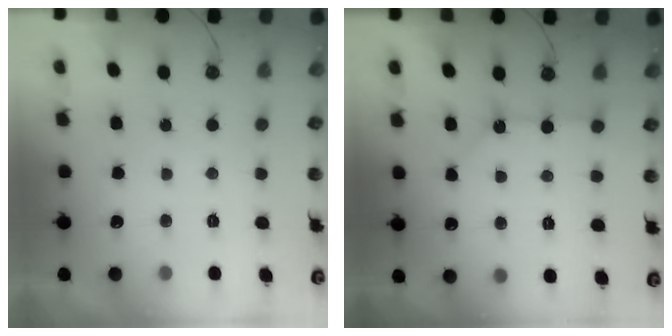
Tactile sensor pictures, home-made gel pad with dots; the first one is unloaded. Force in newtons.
{"total": 3.3, "press": 3.3, "slide": 0.3}